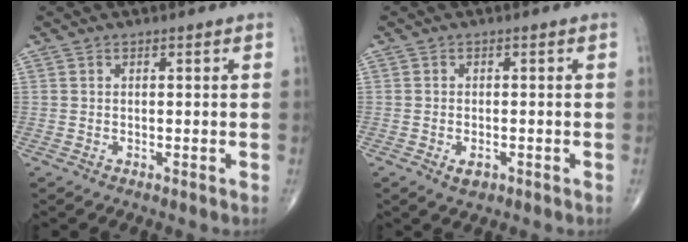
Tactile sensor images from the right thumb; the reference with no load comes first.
{"total": 2.2, "force": [-1.0, 1.2, 1.5], "torque": [-0.025, 0.000, -0.014]}